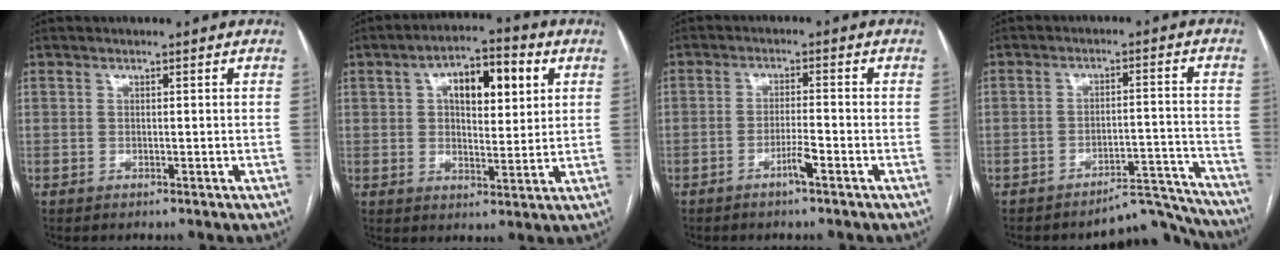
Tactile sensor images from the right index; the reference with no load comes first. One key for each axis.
{"total": 10.2, "fx": 3.4, "fy": 4.3, "fz": 8.7, "tx": -0.135, "ty": 0.022, "tz": 0.051}
{"total": 3.2, "fx": -1.9, "fy": 0.0, "fz": 2.6, "tx": -0.049, "ty": -0.001, "tz": -0.034}
{"total": 8.4, "fx": -8.3, "fy": 1.3, "fz": -0.4, "tx": 0.031, "ty": 0.049, "tz": -0.114}